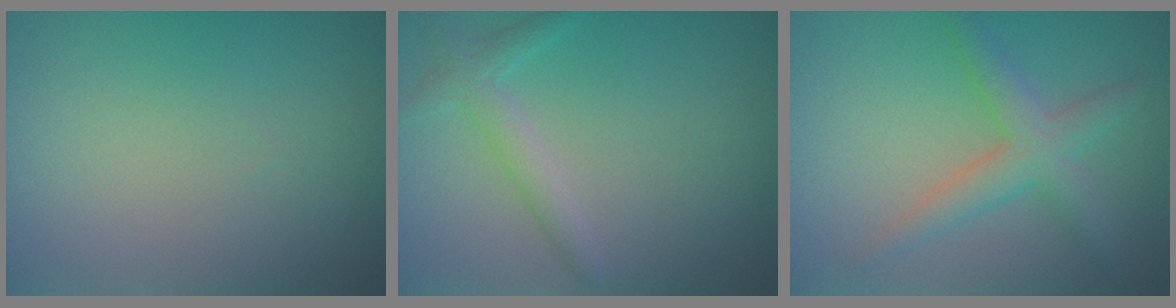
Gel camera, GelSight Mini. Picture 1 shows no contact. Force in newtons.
{"total": 1.9, "press": 1.9, "slide": 0.1}
{"total": 3.6, "press": 3.6, "slide": 0.1}